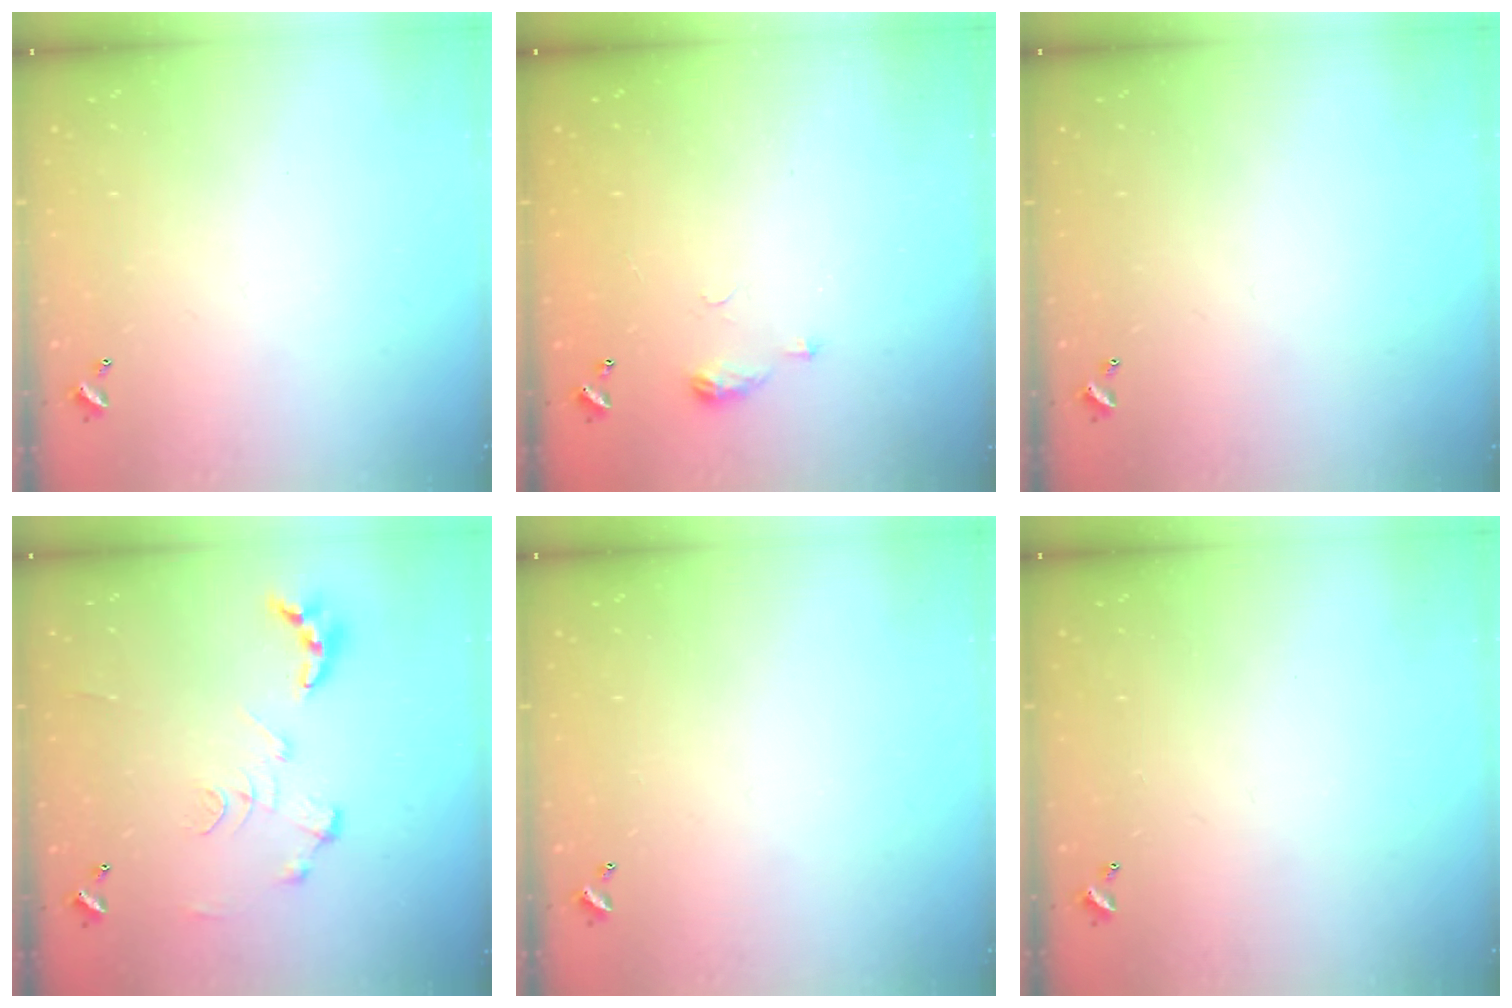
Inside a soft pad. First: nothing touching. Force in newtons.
{"total": 5.4, "press": 5.3, "slide": 0.8}
{"total": 0.0}
{"total": 0.0}
{"total": 0.0}
{"total": 0.0}